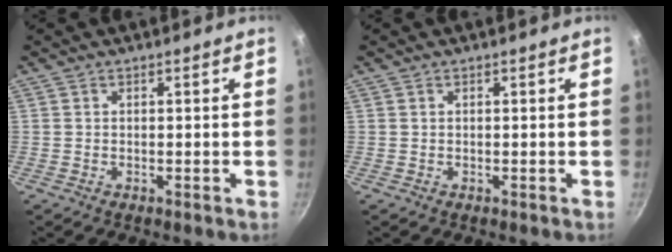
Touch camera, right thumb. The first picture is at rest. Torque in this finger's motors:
{"motor_torque": [-0.15, -0.15, 0.17, -0.17, 0.00]}